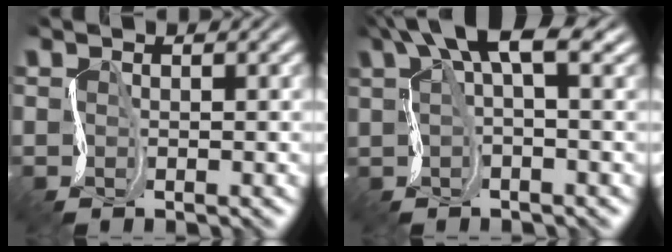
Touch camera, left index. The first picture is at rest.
{"total": 5.9, "force": [3.3, 1.5, 4.7], "torque": [-0.078, 0.017, 0.054]}